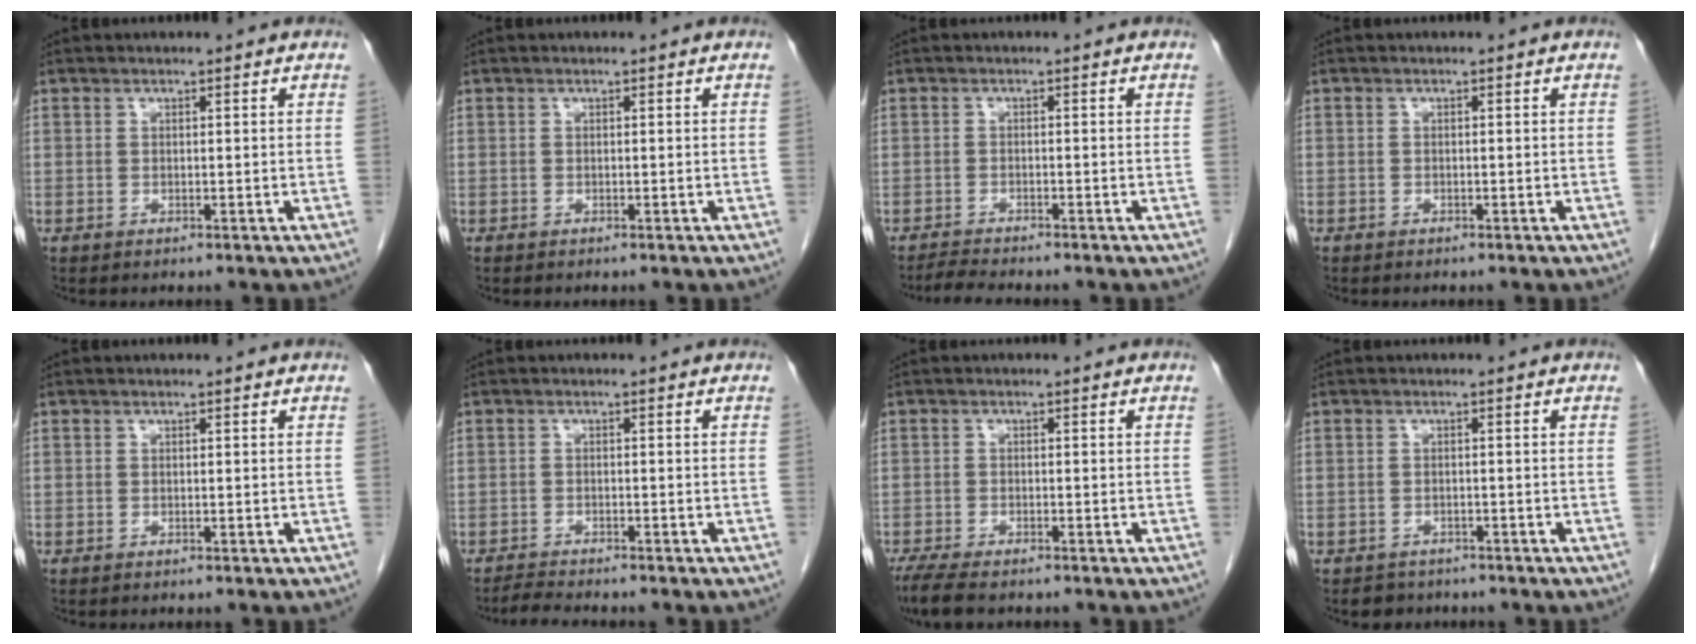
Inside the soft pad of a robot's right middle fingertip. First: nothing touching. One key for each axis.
{"total": 0.0}
{"total": 2.8, "fx": -2.7, "fy": -0.3, "fz": 0.8, "tx": -0.022, "ty": -0.015, "tz": -0.045}
{"total": 0.5, "fx": -0.4, "fy": 0.3, "fz": 0.1, "tx": -0.005, "ty": 0.002, "tz": -0.007}
{"total": 0.0}
{"total": 2.6, "fx": -2.5, "fy": -0.3, "fz": 0.7, "tx": -0.020, "ty": -0.015, "tz": -0.044}
{"total": 6.0, "fx": -4.8, "fy": 1.5, "fz": 3.2, "tx": -0.062, "ty": -0.015, "tz": -0.078}
{"total": 2.4, "fx": -2.0, "fy": 1.4, "fz": -0.1, "tx": -0.011, "ty": 0.002, "tz": -0.029}